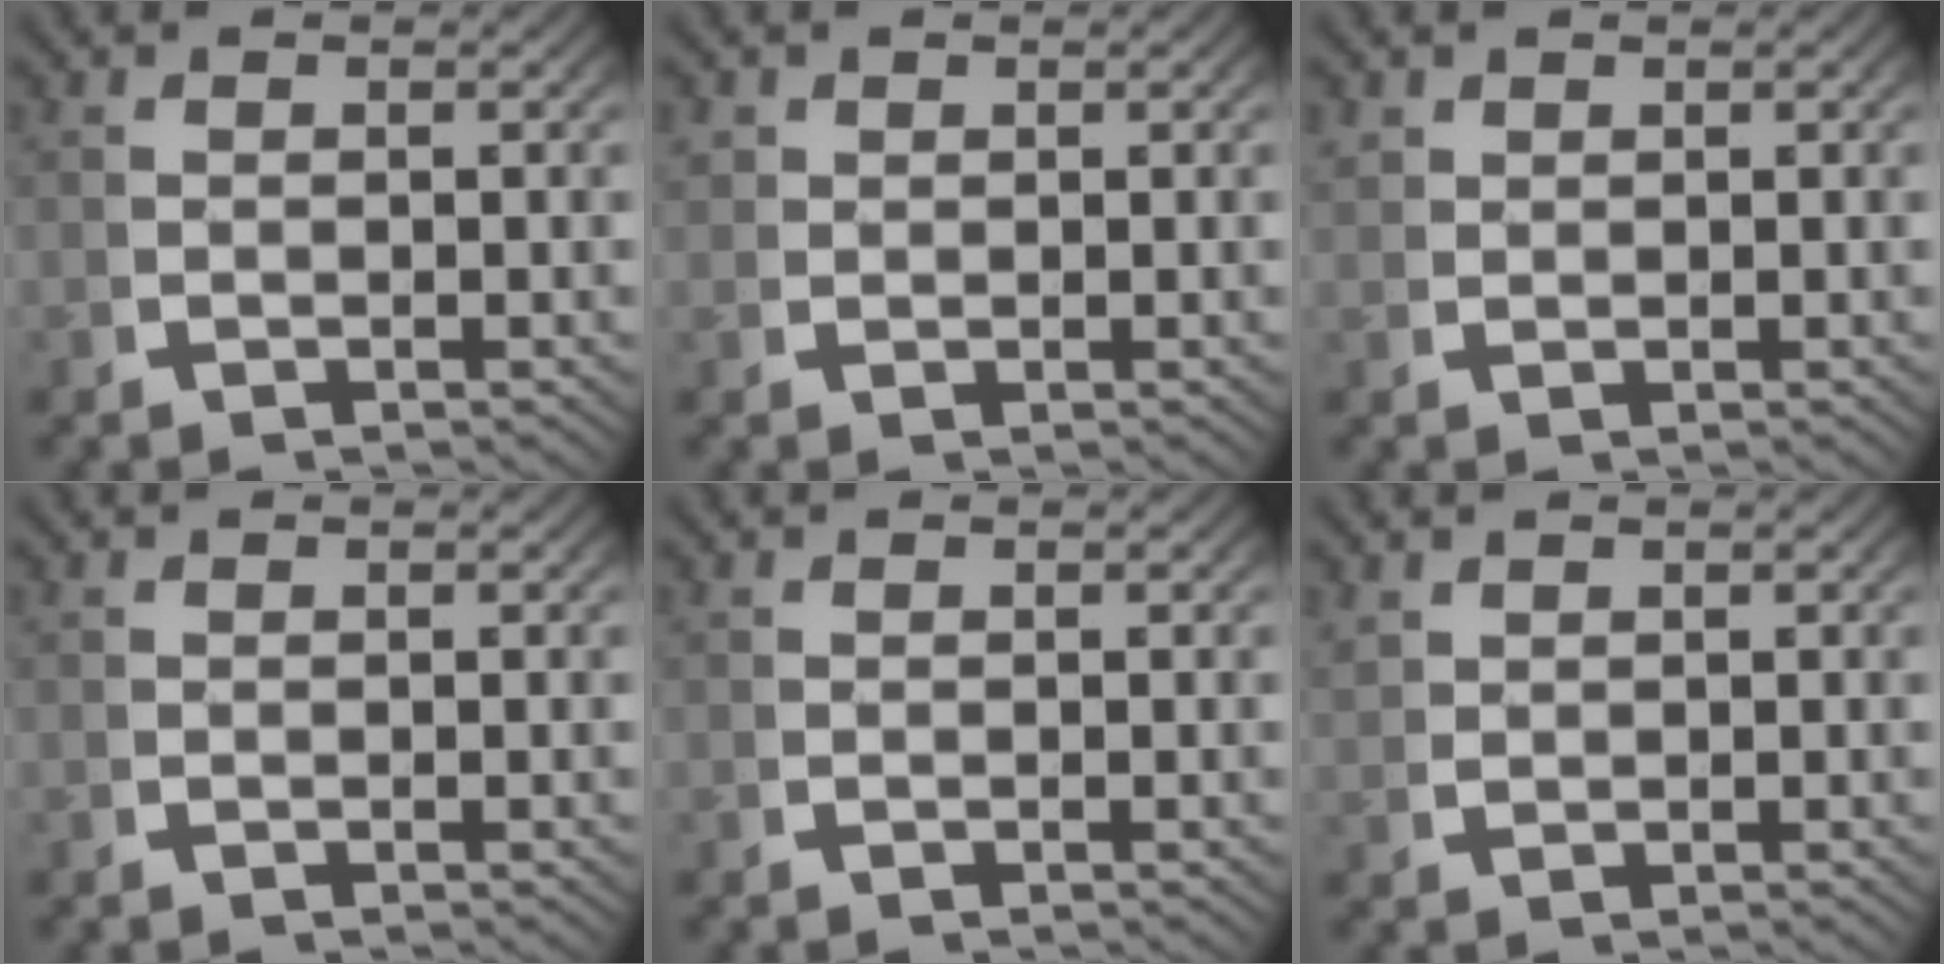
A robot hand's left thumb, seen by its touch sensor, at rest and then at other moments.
{"total": 1.7, "force": [0.7, 1.4, 0.6], "torque": [-0.016, -0.005, 0.018]}
{"total": 1.3, "force": [1.0, 0.8, 0.4], "torque": [-0.007, -0.001, 0.024]}
{"total": 0.0}
{"total": 0.0}
{"total": 1.4, "force": [1.1, 0.7, 0.4], "torque": [-0.009, 0.003, 0.027]}